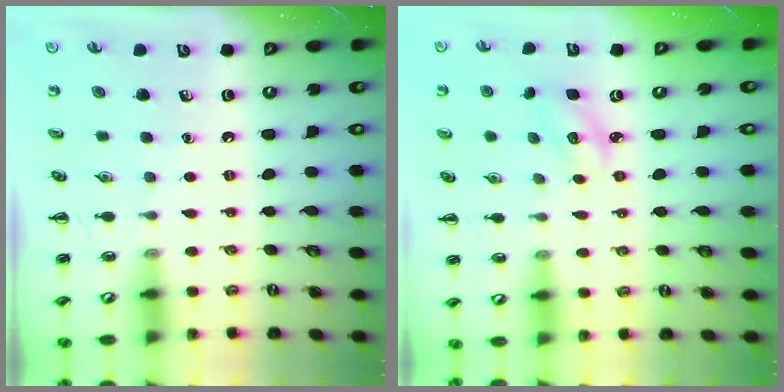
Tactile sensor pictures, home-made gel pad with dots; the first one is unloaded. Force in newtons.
{"total": 2.6, "press": 2.5, "slide": 0.6}